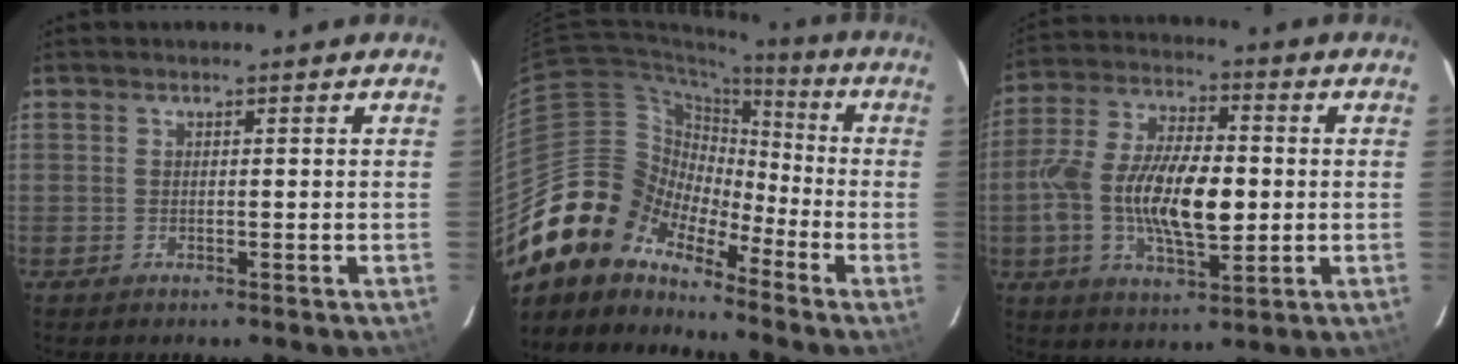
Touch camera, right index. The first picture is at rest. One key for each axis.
{"total": 12.9, "fx": -10.1, "fy": 7.6, "fz": 2.4, "tx": -0.057, "ty": 0.035, "tz": -0.206}
{"total": 15.9, "fx": -1.7, "fy": 6.8, "fz": 14.2, "tx": -0.282, "ty": 0.002, "tz": -0.033}